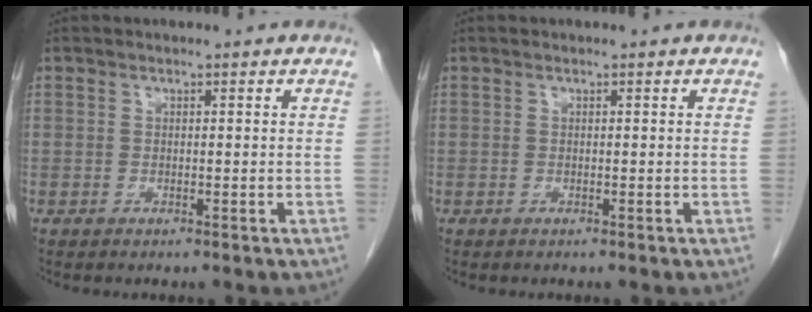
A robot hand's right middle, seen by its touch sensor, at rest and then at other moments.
{"total": 0.0}